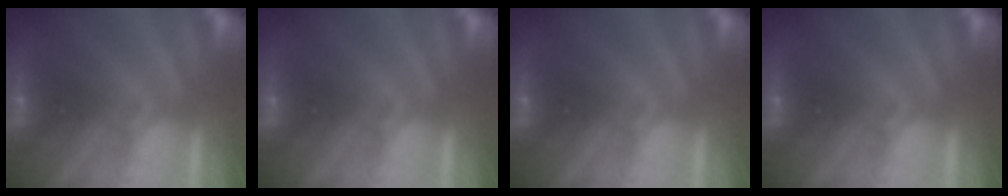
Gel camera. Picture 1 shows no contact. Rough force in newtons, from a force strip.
{"total": 0.0}
{"total": 0.0}
{"total": 0.0}